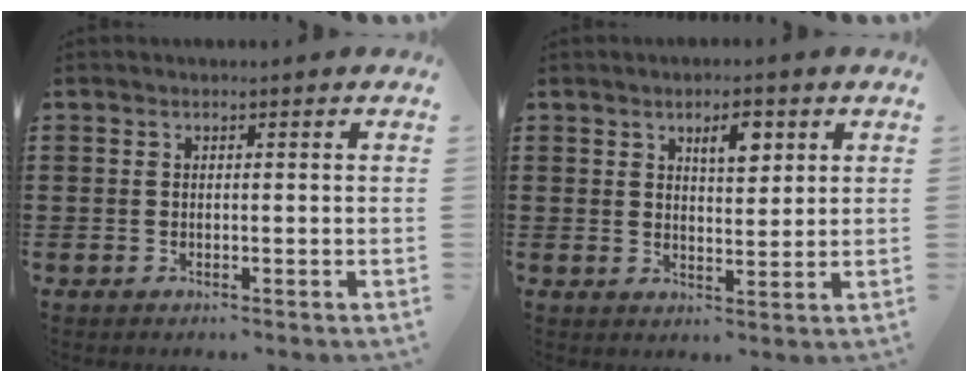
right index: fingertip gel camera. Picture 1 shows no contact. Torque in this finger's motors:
{"motor_torque": [0.05, -0.03, 0.31, 0.07]}